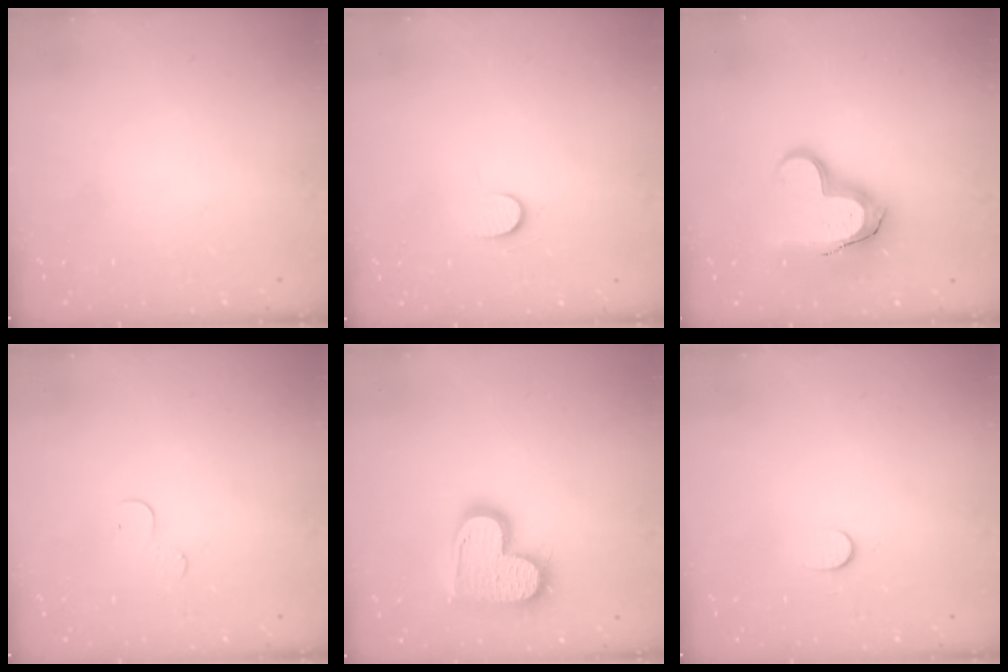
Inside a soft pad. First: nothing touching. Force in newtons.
{"total": 7.0, "press": 7.0, "slide": 0.8}
{"total": 18.5, "press": 18.5, "slide": 1.5}
{"total": 3.1, "press": 3.1, "slide": 0.3}
{"total": 16.5, "press": 16.5, "slide": 1.4}
{"total": 5.1, "press": 5.1, "slide": 0.6}